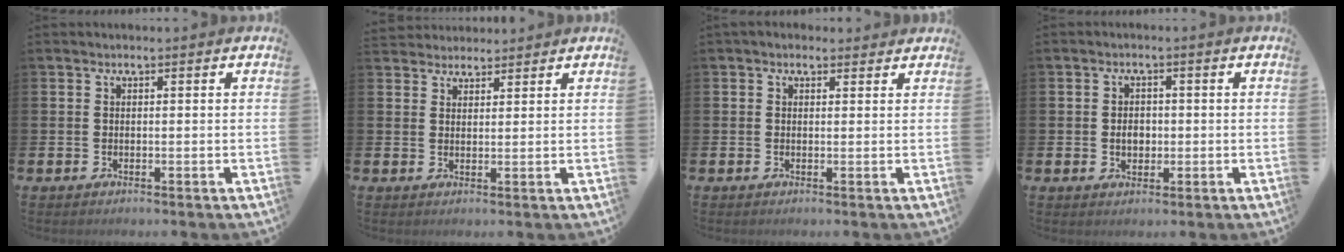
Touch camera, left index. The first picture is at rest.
{"total": 2.8, "force": [2.7, 0.8, -0.4], "torque": [0.004, -0.010, 0.049]}
{"total": 1.1, "force": [0.9, 0.6, 0.3], "torque": [0.006, 0.003, 0.012]}
{"total": 2.5, "force": [-0.2, 1.9, 1.5], "torque": [-0.013, -0.001, -0.011]}